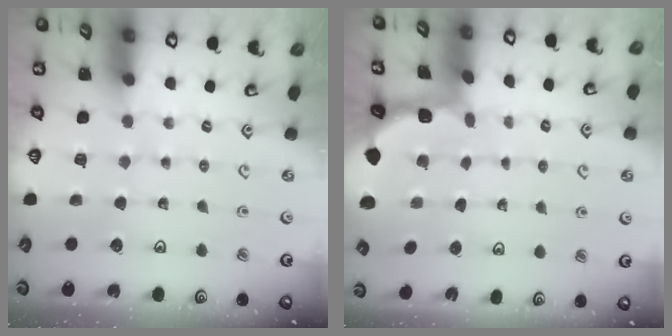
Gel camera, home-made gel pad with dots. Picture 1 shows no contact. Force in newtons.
{"total": 1.6, "press": 1.6, "slide": 0.3}